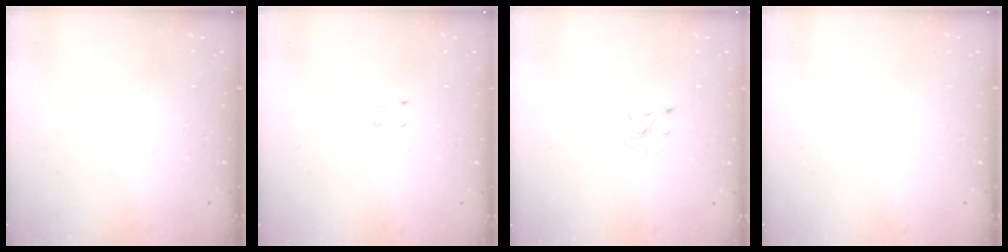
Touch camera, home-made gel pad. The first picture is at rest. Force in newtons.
{"total": 2.7, "press": 2.7, "slide": 0.3}
{"total": 3.6, "press": 3.6, "slide": 0.4}
{"total": 0.0}